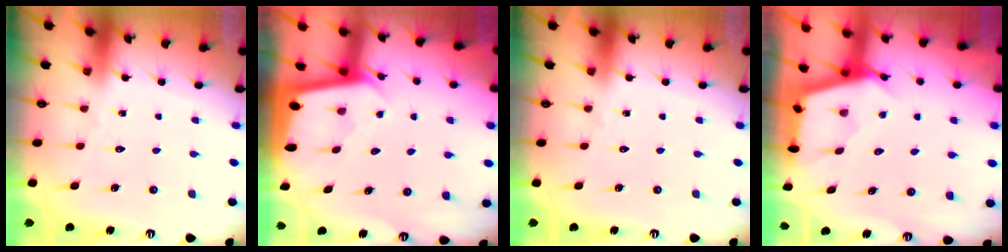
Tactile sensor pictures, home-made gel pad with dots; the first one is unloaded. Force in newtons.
{"total": 1.9, "press": 1.9, "slide": 0.2}
{"total": 0.0}
{"total": 3.1, "press": 3.1, "slide": 0.3}